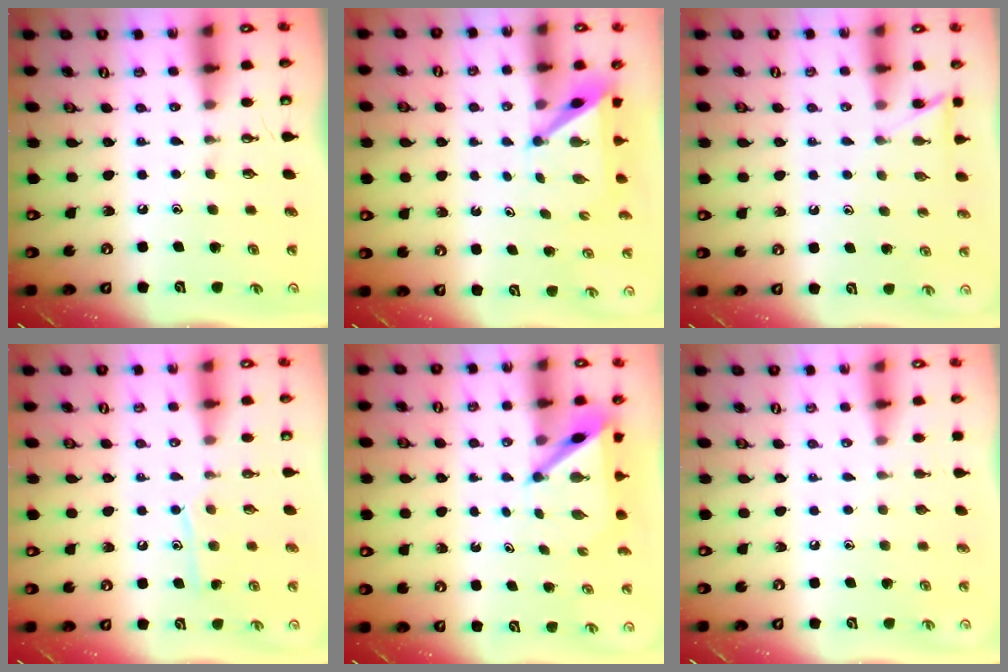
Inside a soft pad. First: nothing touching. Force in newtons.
{"total": 4.4, "press": 4.4, "slide": 0.4}
{"total": 4.5, "press": 4.5, "slide": 0.6}
{"total": 7.7, "press": 7.6, "slide": 0.6}
{"total": 7.0, "press": 7.0, "slide": 0.5}
{"total": 0.0}